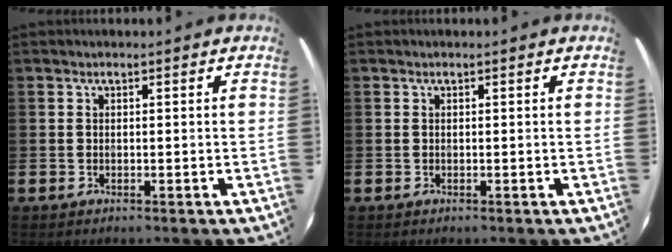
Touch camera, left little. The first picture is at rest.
{"total": 0.0}